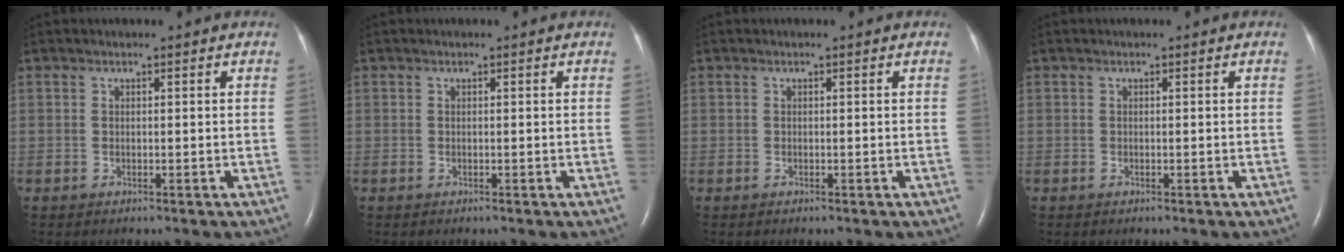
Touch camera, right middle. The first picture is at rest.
{"total": 0.0}
{"total": 0.0}
{"total": 0.0}